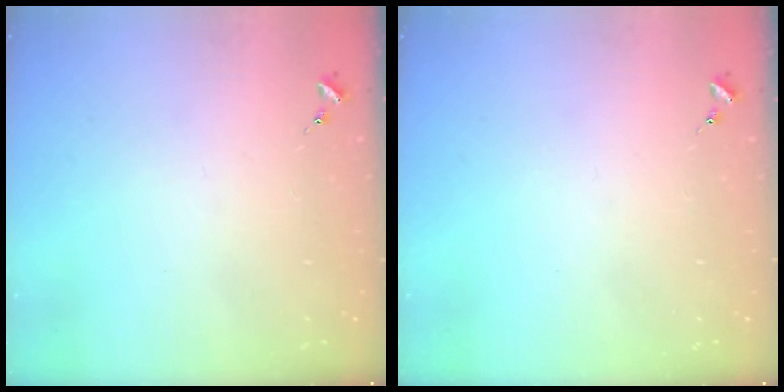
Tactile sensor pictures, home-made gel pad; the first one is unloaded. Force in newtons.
{"total": 0.0}